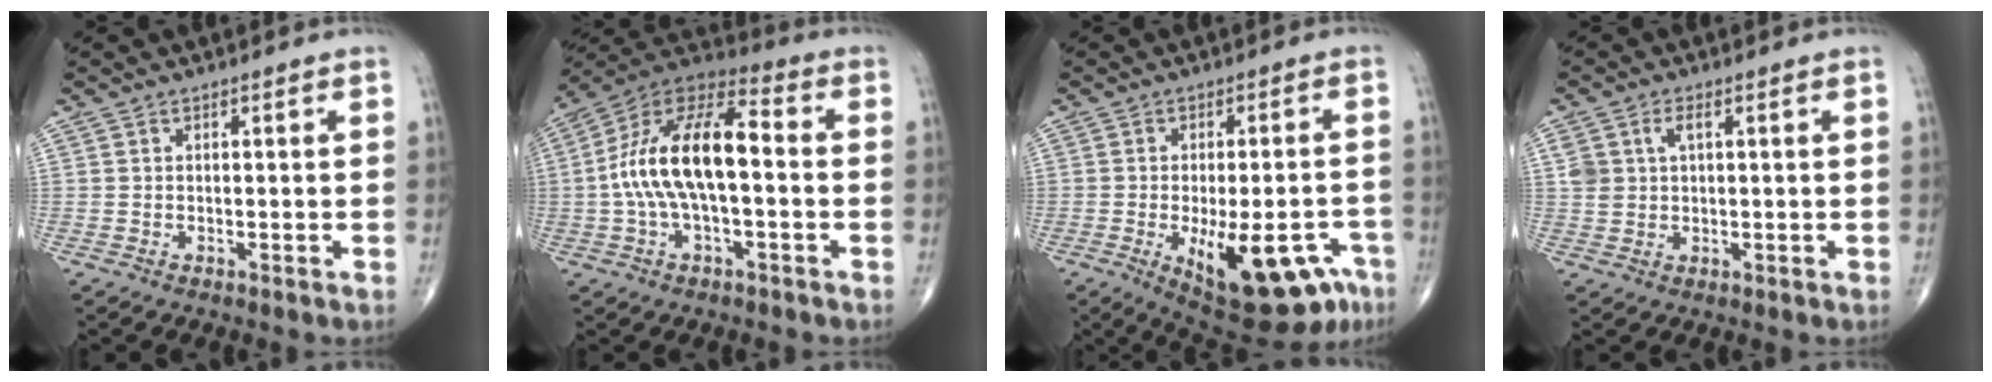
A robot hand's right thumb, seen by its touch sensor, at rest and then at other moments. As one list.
[{"total": 17.1, "force": [-0.7, 7.7, 15.3], "torque": [-0.292, 0.048, -0.021]}, {"total": 18.6, "force": [-8.2, 7.7, 14.9], "torque": [-0.157, 0.019, -0.095]}, {"total": 3.9, "force": [1.3, 2.4, 2.8], "torque": [-0.054, 0.003, 0.029]}]